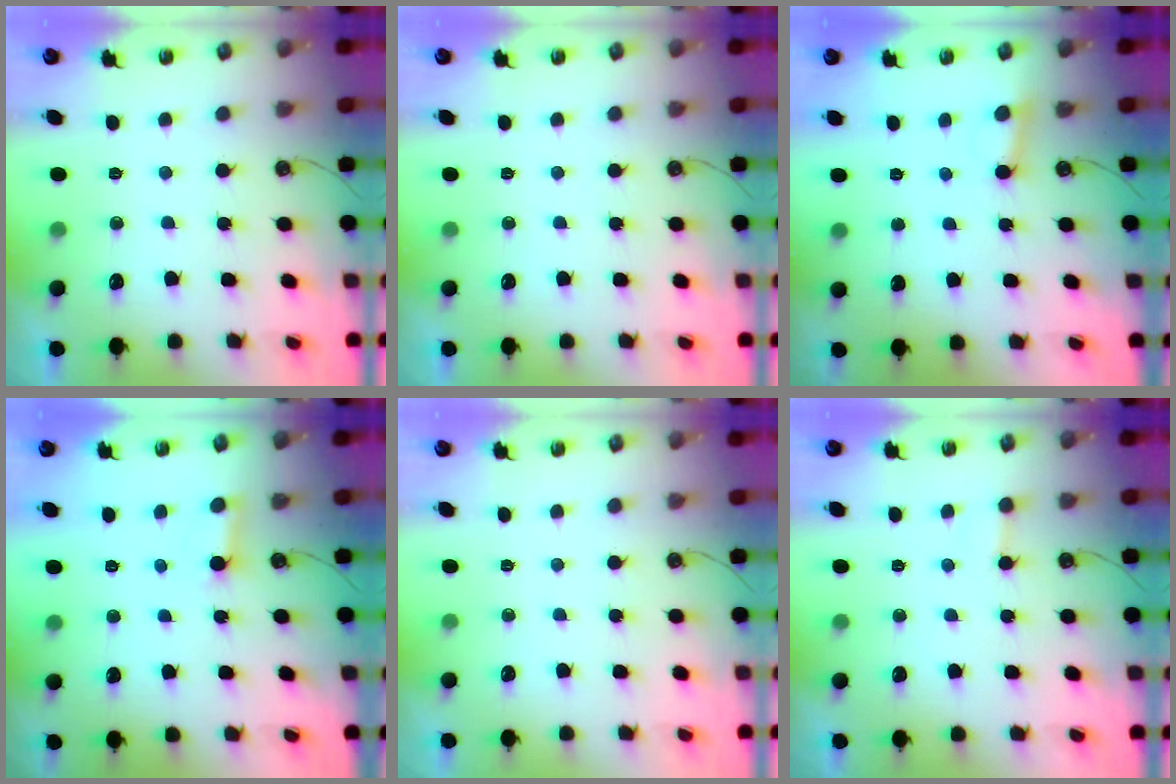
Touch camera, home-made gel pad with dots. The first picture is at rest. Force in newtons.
{"total": 0.0}
{"total": 2.6, "press": 2.5, "slide": 0.7}
{"total": 2.5, "press": 2.5, "slide": 0.2}
{"total": 0.0}
{"total": 5.3, "press": 5.2, "slide": 0.5}